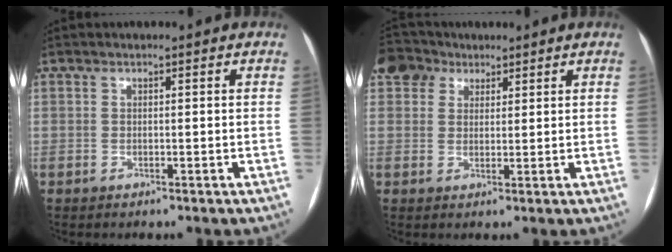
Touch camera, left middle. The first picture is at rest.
{"total": 5.4, "force": [3.8, 3.8, 0.8], "torque": [-0.026, 0.025, 0.074]}